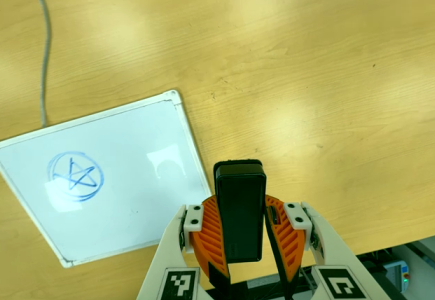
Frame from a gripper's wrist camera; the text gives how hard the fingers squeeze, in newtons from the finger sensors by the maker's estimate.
{"total": 10.5, "left": 9.2, "right": 11.9}